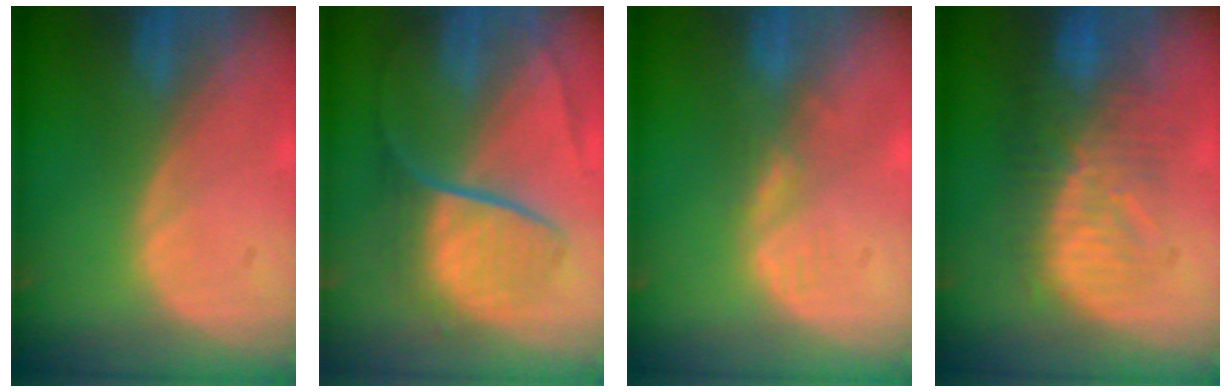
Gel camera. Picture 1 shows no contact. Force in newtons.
{"total": 8.9, "press": 7.5, "slide": 4.7}
{"total": 1.6, "press": 1.6, "slide": 0.2}
{"total": 9.6, "press": 9.0, "slide": 3.3}